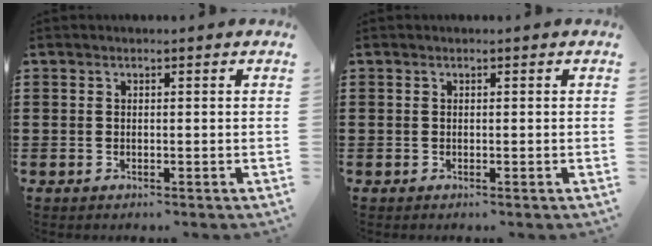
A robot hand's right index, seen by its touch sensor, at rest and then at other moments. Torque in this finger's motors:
{"motor_torque": [0.41, 0.25, 0.03, -0.01]}